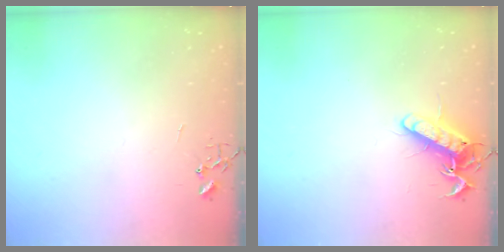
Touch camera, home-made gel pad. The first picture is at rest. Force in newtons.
{"total": 13.6, "press": 13.6, "slide": 1.4}